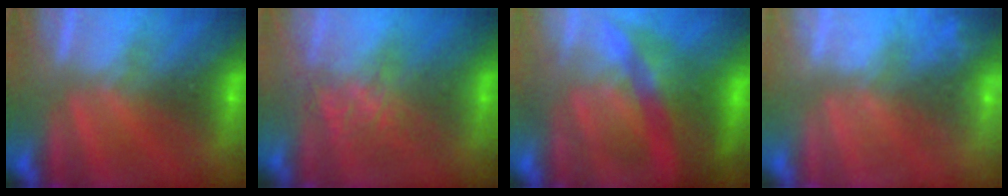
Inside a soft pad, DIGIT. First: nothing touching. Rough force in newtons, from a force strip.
{"total": 4.6}
{"total": 10.8}
{"total": 8.8}